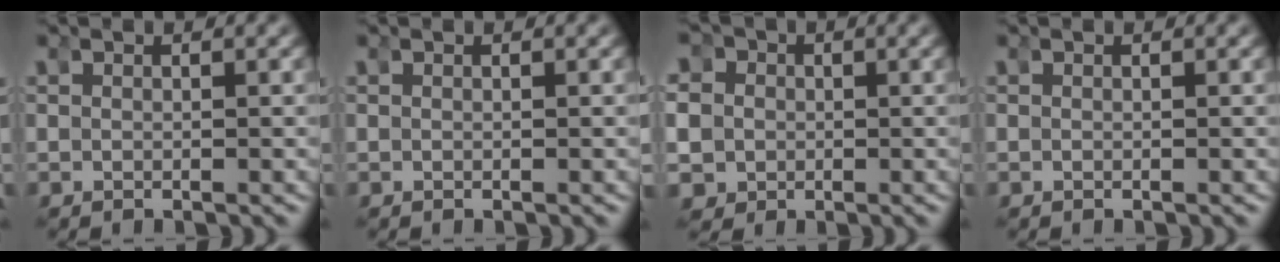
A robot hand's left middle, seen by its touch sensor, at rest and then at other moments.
{"total": 0.0}
{"total": 7.6, "force": [-0.2, 7.0, 2.9], "torque": [-0.085, -0.017, -0.011]}
{"total": 0.0}